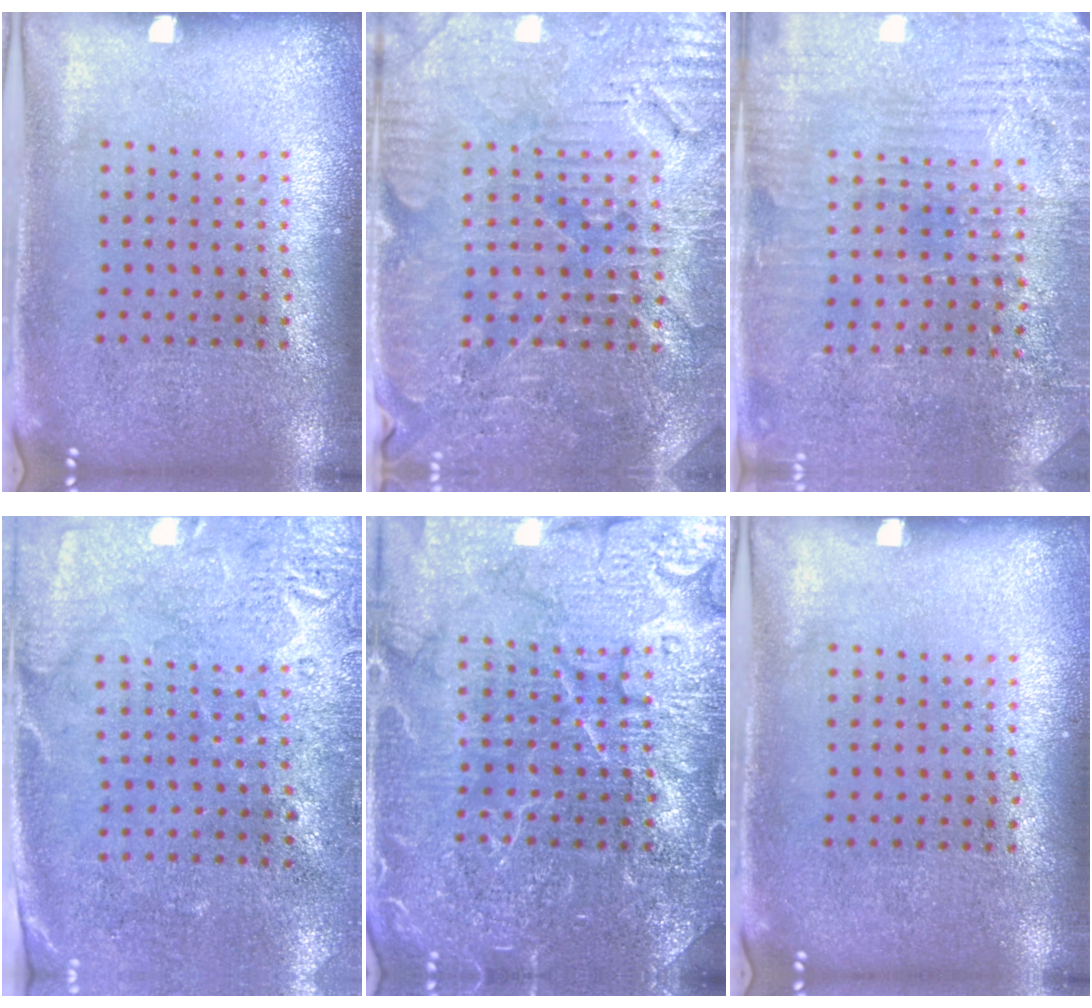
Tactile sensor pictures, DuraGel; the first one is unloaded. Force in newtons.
{"total": 3.8, "press": 3.7, "slide": 0.7}
{"total": 3.2, "press": 3.1, "slide": 0.7}
{"total": 2.7, "press": 2.2, "slide": 1.5}
{"total": 6.9, "press": 6.8, "slide": 0.9}
{"total": 0.0}